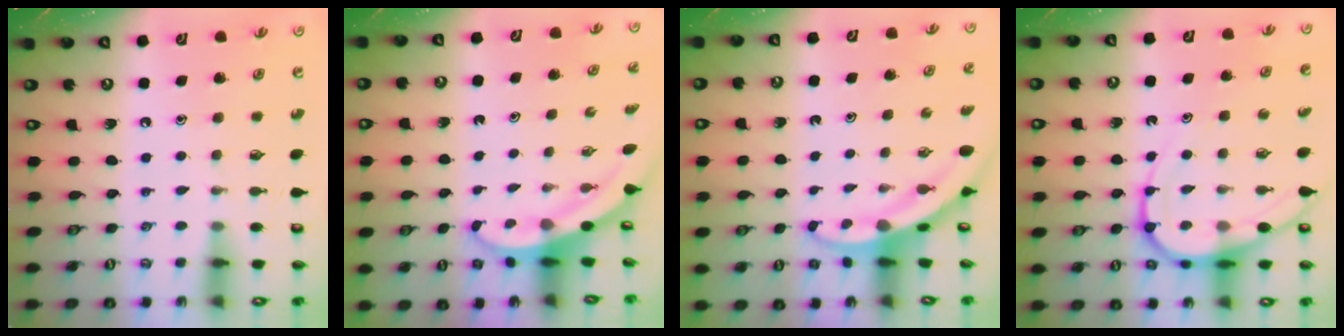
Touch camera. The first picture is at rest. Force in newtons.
{"total": 3.2, "press": 3.2, "slide": 0.1}
{"total": 3.4, "press": 3.4, "slide": 0.2}
{"total": 9.7, "press": 9.7, "slide": 0.9}